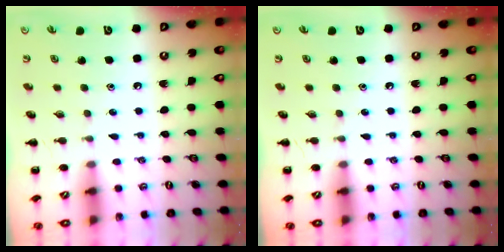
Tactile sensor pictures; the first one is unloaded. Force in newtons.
{"total": 0.0}